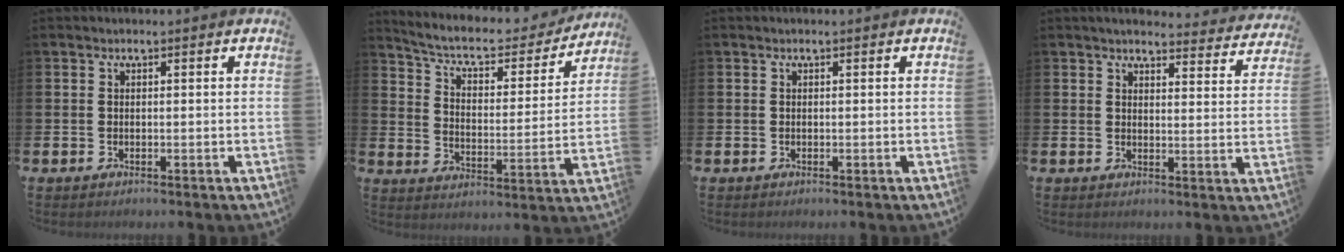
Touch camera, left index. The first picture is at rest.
{"total": 7.1, "force": [6.3, 2.0, 2.6], "torque": [-0.078, -0.047, 0.103]}
{"total": 0.0}
{"total": 3.9, "force": [3.8, 0.6, 0.4], "torque": [-0.006, -0.029, 0.065]}